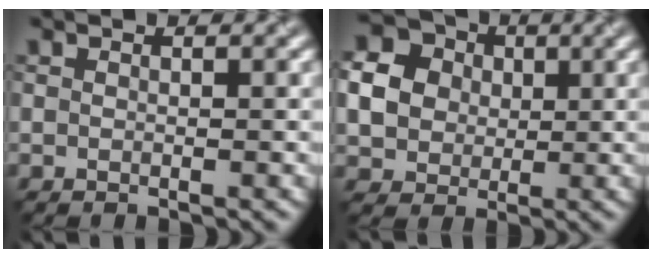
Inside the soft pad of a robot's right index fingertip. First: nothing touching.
{"total": 4.2, "force": [0.3, 4.0, 1.4], "torque": [-0.050, 0.018, 0.013]}